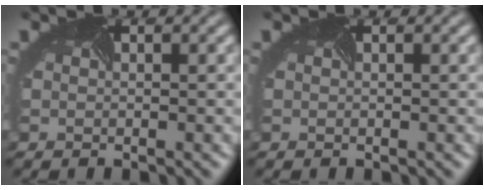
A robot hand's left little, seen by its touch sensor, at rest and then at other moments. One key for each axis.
{"total": 0.0}